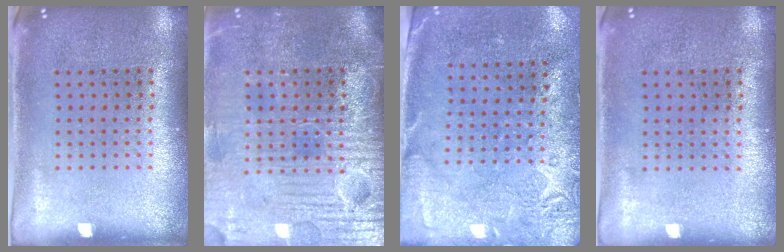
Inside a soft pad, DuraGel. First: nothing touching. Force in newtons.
{"total": 4.3, "press": 3.9, "slide": 1.8}
{"total": 2.8, "press": 2.2, "slide": 1.7}
{"total": 0.0}